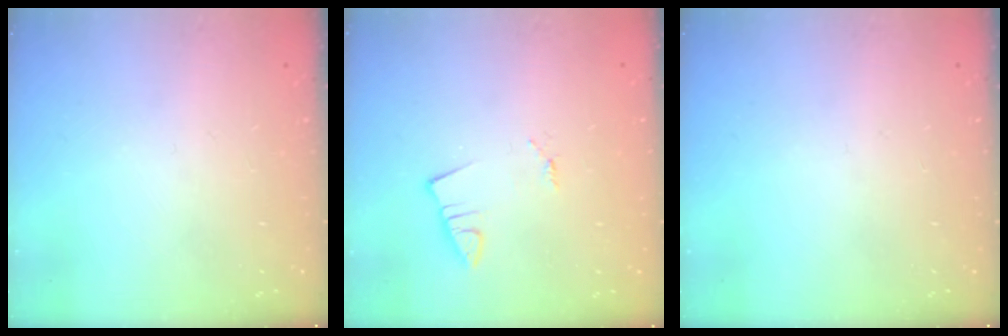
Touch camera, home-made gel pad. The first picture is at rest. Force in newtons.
{"total": 1.3, "press": 1.3, "slide": 0.1}
{"total": 0.0}